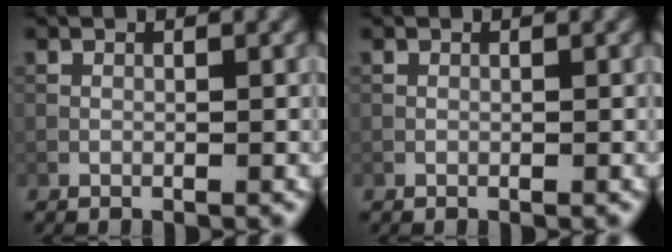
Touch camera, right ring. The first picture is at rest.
{"total": 0.0}